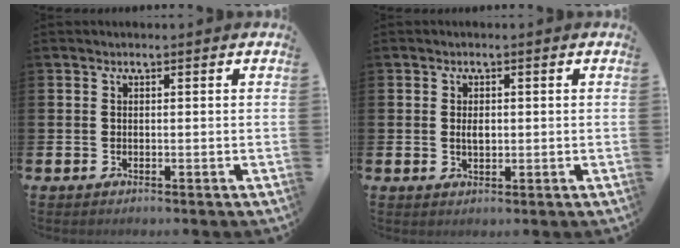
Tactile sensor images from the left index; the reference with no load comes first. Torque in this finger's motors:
{"motor_torque": [0.57, -0.08, 0.04, 0.09]}